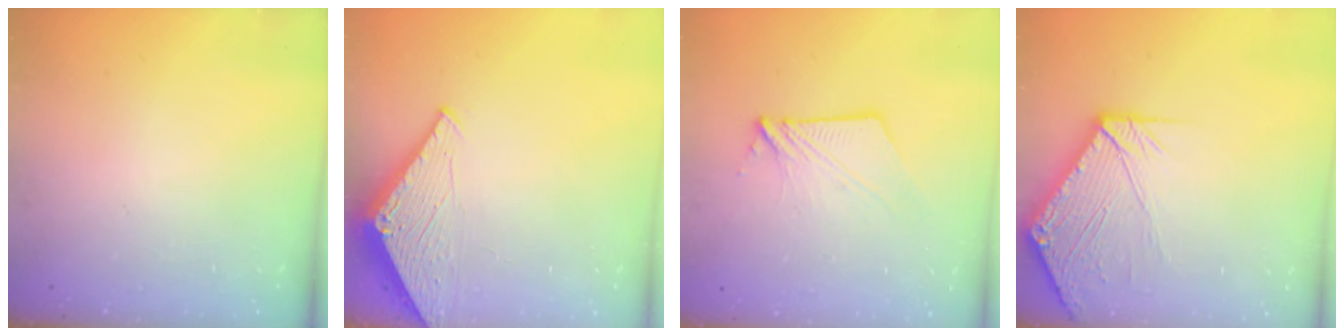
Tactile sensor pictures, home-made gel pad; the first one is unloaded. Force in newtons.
{"total": 2.8, "press": 2.8, "slide": 0.2}
{"total": 7.4, "press": 7.3, "slide": 0.6}
{"total": 11.5, "press": 11.4, "slide": 1.3}